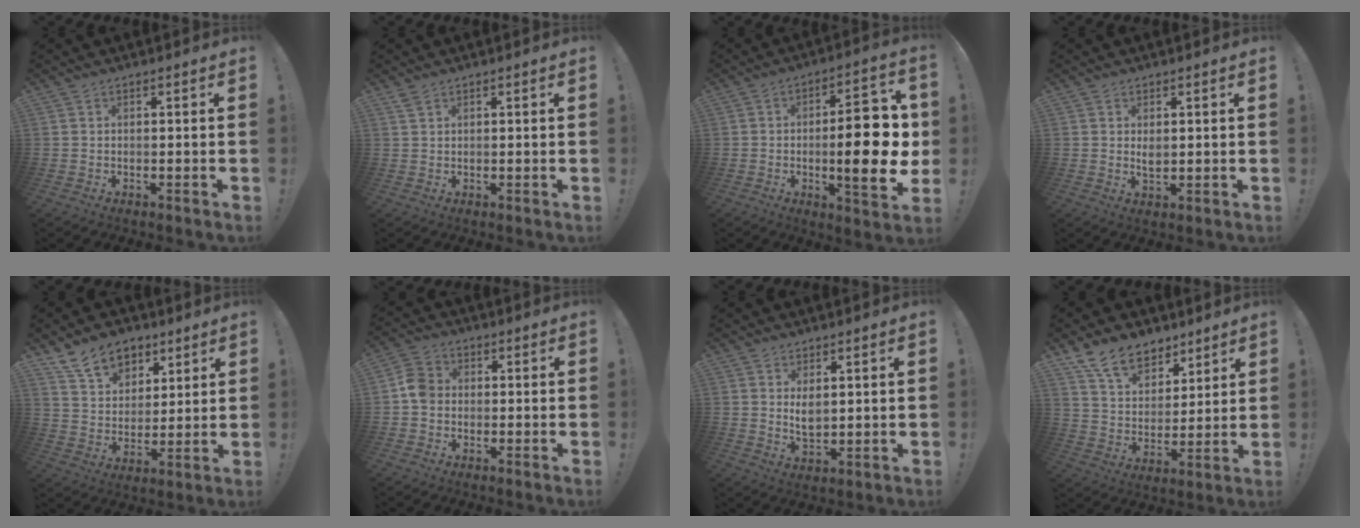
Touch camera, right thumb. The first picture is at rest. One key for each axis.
{"total": 1.8, "fx": 1.3, "fy": 0.6, "fz": 1.0, "tx": -0.014, "ty": -0.004, "tz": 0.023}
{"total": 18.5, "fx": -0.8, "fy": 5.3, "fz": 17.7, "tx": -0.241, "ty": -0.004, "tz": -0.012}
{"total": 2.5, "fx": 1.1, "fy": 1.3, "fz": 1.8, "tx": -0.016, "ty": -0.011, "tz": 0.015}
{"total": 13.2, "fx": 8.2, "fy": 9.0, "fz": 5.2, "tx": -0.085, "ty": -0.044, "tz": 0.159}
{"total": 6.2, "fx": -0.7, "fy": 5.0, "fz": 3.5, "tx": -0.061, "ty": 0.021, "tz": -0.008}
{"total": 4.3, "fx": 1.6, "fy": 2.3, "fz": 3.3, "tx": -0.046, "ty": -0.013, "tz": 0.028}
{"total": 13.1, "fx": 9.4, "fy": 7.8, "fz": 4.7, "tx": -0.082, "ty": -0.063, "tz": 0.181}